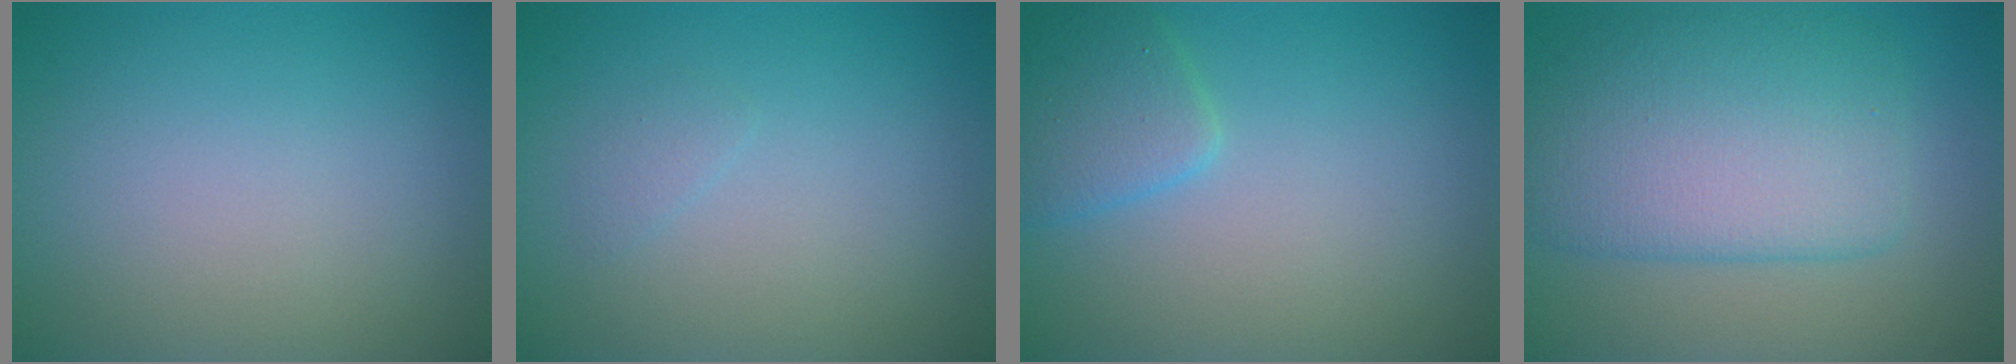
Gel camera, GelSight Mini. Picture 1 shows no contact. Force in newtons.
{"total": 0.7, "press": 0.7, "slide": 0.1}
{"total": 2.6, "press": 2.6, "slide": 0.2}
{"total": 7.7, "press": 7.7, "slide": 0.1}